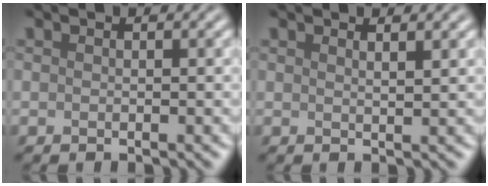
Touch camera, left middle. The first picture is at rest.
{"total": 1.2, "force": [0.9, 0.4, 0.7], "torque": [0.000, 0.002, 0.012]}